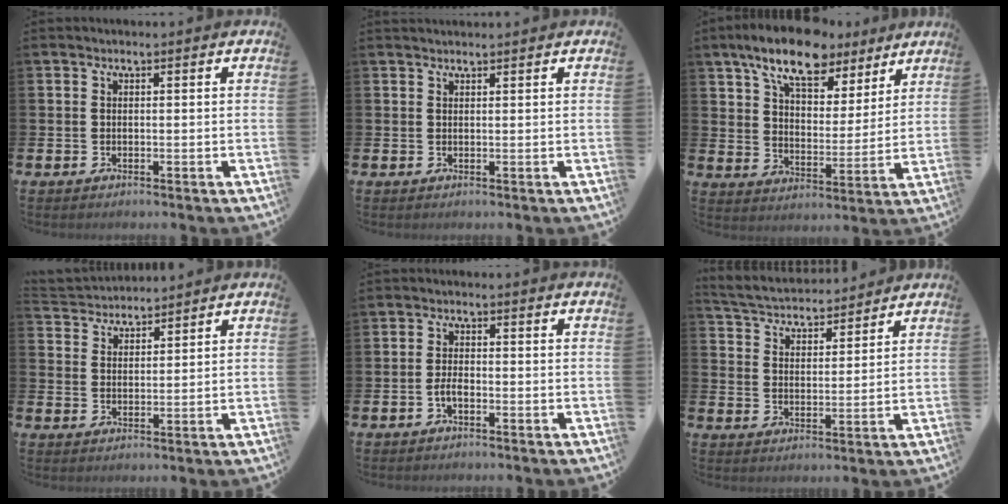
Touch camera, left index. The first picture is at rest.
{"total": 1.0, "force": [1.0, 0.1, 0.1], "torque": [0.009, -0.004, 0.015]}
{"total": 10.4, "force": [8.4, 4.1, 4.6], "torque": [-0.104, -0.032, 0.150]}
{"total": 3.7, "force": [3.5, 0.8, -0.6], "torque": [-0.008, -0.018, 0.064]}
{"total": 1.9, "force": [-0.9, 0.8, 1.5], "torque": [-0.026, 0.001, -0.018]}
{"total": 4.5, "force": [4.4, 1.0, 0.1], "torque": [-0.026, -0.034, 0.075]}